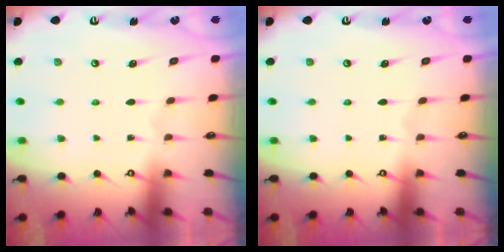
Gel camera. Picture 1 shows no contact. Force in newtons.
{"total": 0.0}